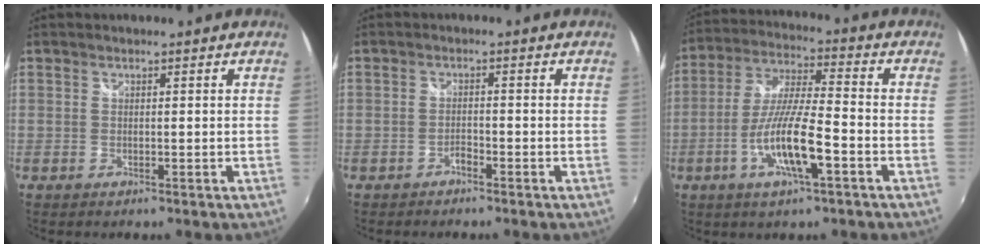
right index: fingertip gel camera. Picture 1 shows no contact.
{"total": 1.4, "force": [-1.2, 0.3, 0.5], "torque": [-0.009, 0.002, -0.023]}
{"total": 12.2, "force": [-4.9, 1.7, 11.0], "torque": [-0.223, -0.005, -0.093]}